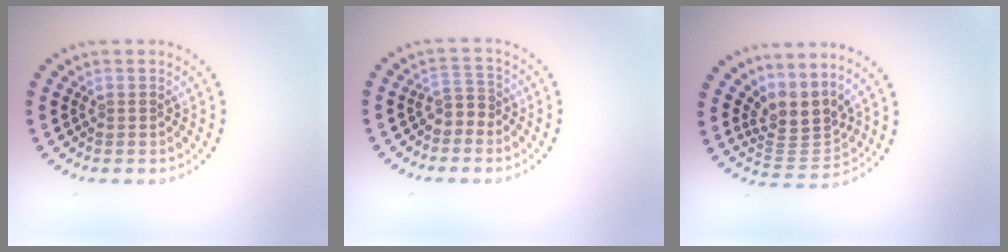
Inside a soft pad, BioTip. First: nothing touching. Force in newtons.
{"total": 2.0, "press": 1.7, "slide": 1.1}
{"total": 3.6, "press": 2.5, "slide": 2.6}